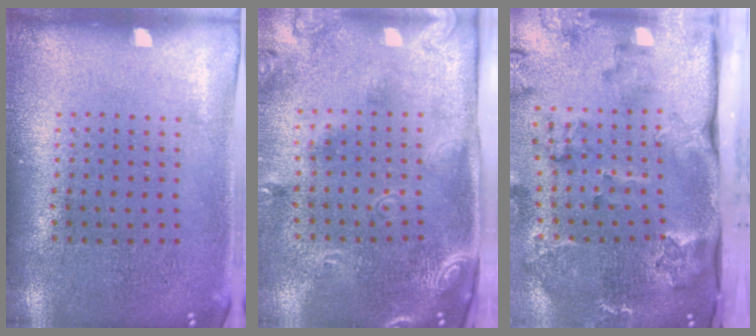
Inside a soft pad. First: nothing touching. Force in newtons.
{"total": 2.5, "press": 1.7, "slide": 1.8}
{"total": 3.4, "press": 2.6, "slide": 2.3}